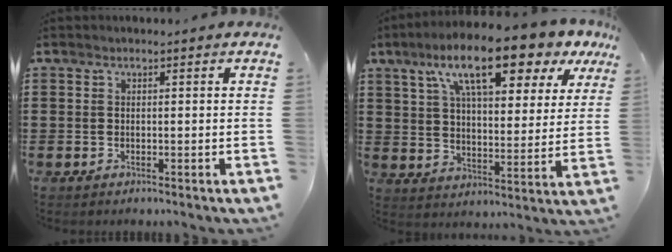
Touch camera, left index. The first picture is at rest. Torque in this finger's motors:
{"motor_torque": [1.67, -0.47, 1.05, 0.21]}